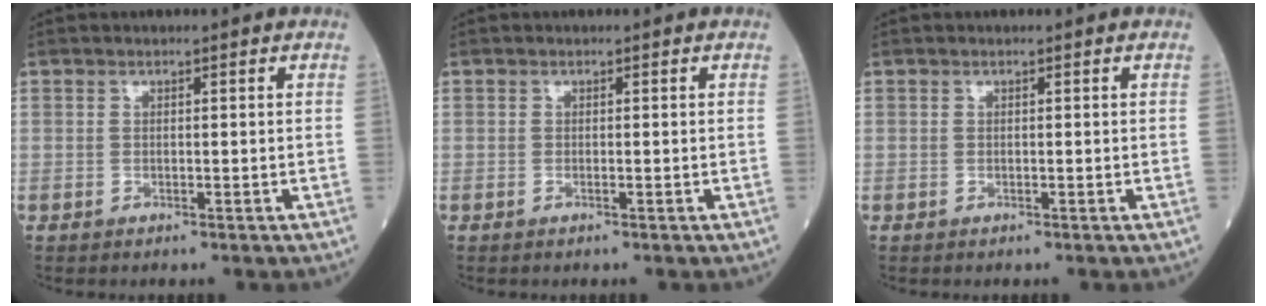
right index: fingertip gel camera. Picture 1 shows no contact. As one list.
[{"total": 0.0}, {"total": 0.0}]